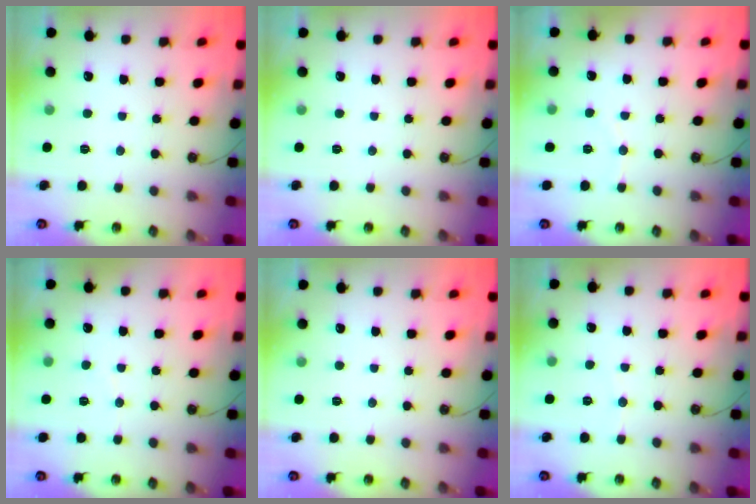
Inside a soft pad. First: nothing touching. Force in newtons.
{"total": 0.0}
{"total": 4.9, "press": 4.7, "slide": 1.4}
{"total": 3.4, "press": 3.4, "slide": 0.3}
{"total": 0.0}
{"total": 3.2, "press": 3.2, "slide": 0.4}